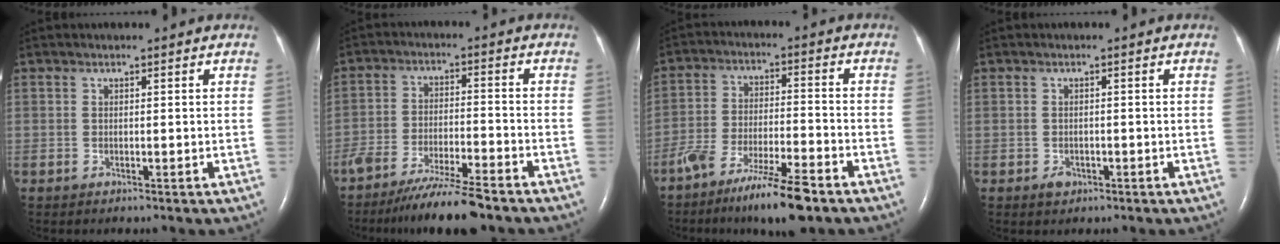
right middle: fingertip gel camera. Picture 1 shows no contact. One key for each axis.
{"total": 10.3, "fx": -8.5, "fy": 0.6, "fz": 5.7, "tx": -0.092, "ty": -0.025, "tz": -0.143}
{"total": 11.5, "fx": -8.2, "fy": 1.3, "fz": 7.9, "tx": -0.142, "ty": -0.020, "tz": -0.145}
{"total": 1.6, "fx": -0.9, "fy": 1.1, "fz": 0.7, "tx": -0.014, "ty": 0.002, "tz": -0.010}